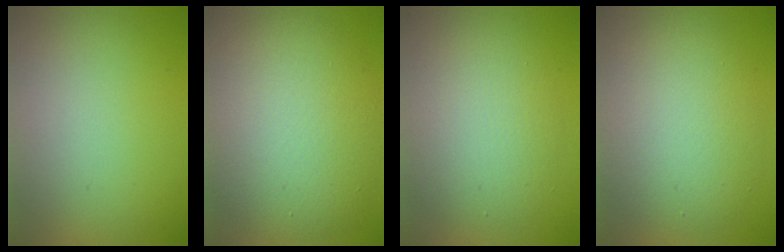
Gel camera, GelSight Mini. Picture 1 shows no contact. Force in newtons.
{"total": 9.1, "press": 9.0, "slide": 0.7}
{"total": 4.2, "press": 4.2, "slide": 0.1}
{"total": 6.3, "press": 6.3, "slide": 0.3}